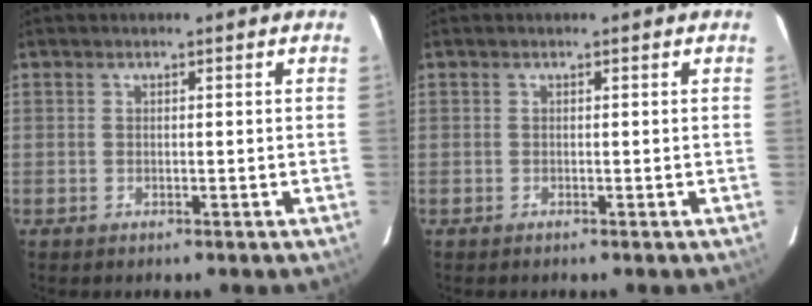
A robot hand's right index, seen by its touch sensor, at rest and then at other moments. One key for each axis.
{"total": 0.0}